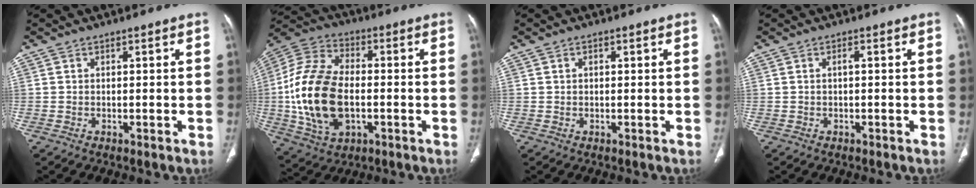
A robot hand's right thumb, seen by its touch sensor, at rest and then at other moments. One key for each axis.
{"total": 19.9, "fx": -2.1, "fy": 11.9, "fz": 15.8, "tx": -0.324, "ty": 0.013, "tz": -0.034}
{"total": 0.7, "fx": 0.3, "fy": 0.4, "fz": 0.5, "tx": -0.008, "ty": 0.002, "tz": 0.004}
{"total": 0.7, "fx": 0.0, "fy": 0.1, "fz": 0.6, "tx": -0.017, "ty": 0.000, "tz": -0.002}